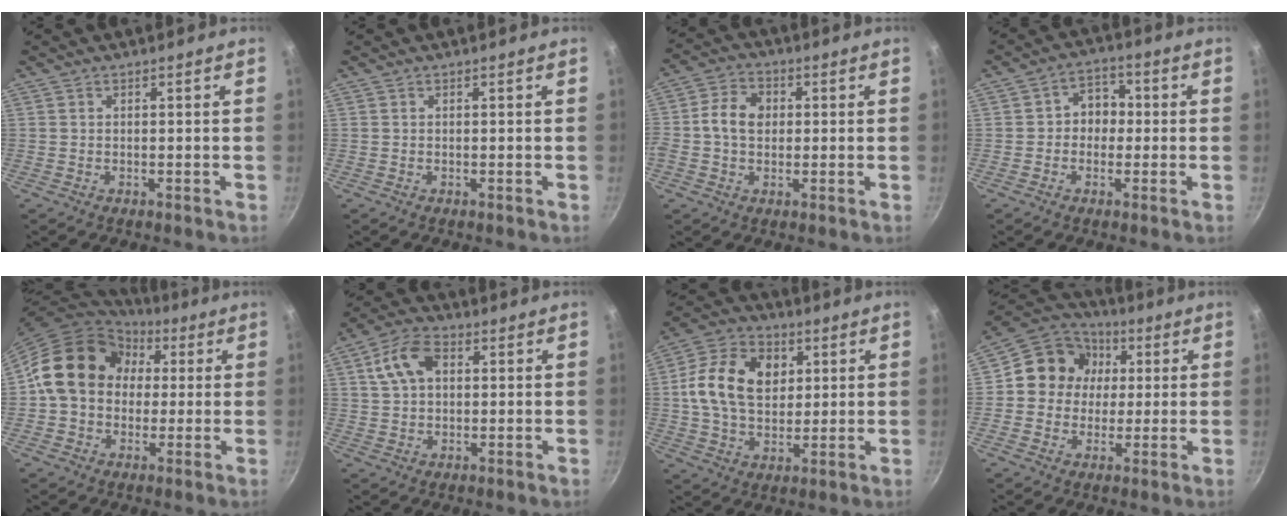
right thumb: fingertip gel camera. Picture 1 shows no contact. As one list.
[{"total": 0.0}, {"total": 7.6, "force": [0.5, 5.9, 4.8], "torque": [-0.069, 0.013, -0.010]}, {"total": 5.8, "force": [-0.3, 4.8, 3.1], "torque": [-0.002, 0.018, -0.018]}, {"total": 17.5, "force": [2.5, 14.3, 9.7], "torque": [-0.141, 0.037, 0.028]}, {"total": 8.8, "force": [2.3, 6.0, 5.9], "torque": [-0.094, 0.015, 0.034]}, {"total": 15.6, "force": [3.2, 11.2, 10.4], "torque": [-0.165, 0.005, 0.045]}, {"total": 12.9, "force": [1.7, 11.6, 5.1], "torque": [-0.049, 0.021, 0.009]}]